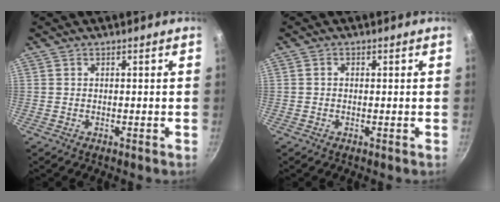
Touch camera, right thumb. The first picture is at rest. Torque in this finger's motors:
{"motor_torque": [0.27, -0.20, 0.01, 0.17, 0.04]}